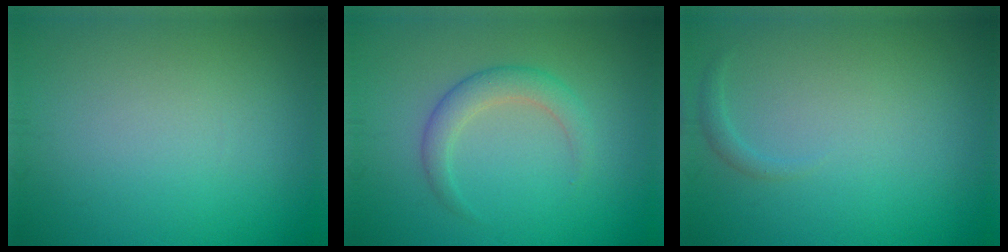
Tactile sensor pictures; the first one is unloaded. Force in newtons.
{"total": 2.6, "press": 2.6, "slide": 0.1}
{"total": 0.8, "press": 0.8, "slide": 0.1}